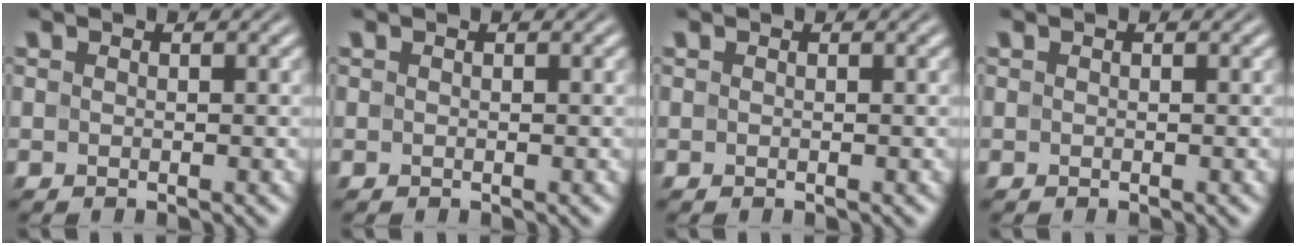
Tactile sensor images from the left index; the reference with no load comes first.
{"total": 0.0}
{"total": 0.0}
{"total": 0.0}